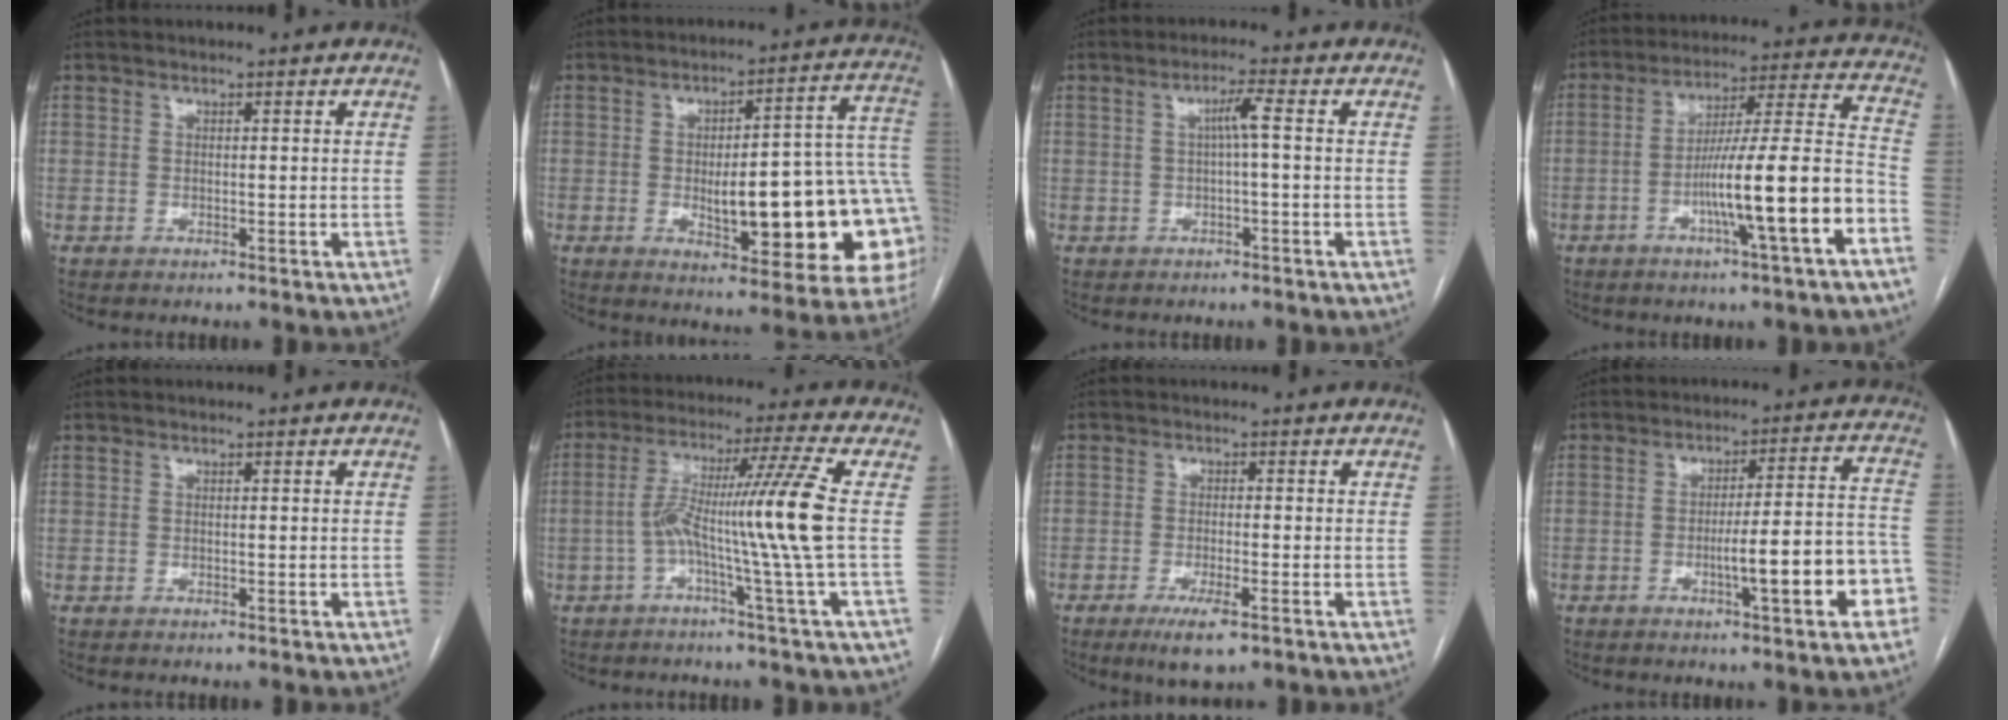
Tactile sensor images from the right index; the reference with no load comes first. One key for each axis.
{"total": 22.1, "fx": -3.2, "fy": 5.6, "fz": 21.1, "tx": -0.189, "ty": 0.030, "tz": -0.021}
{"total": 2.9, "fx": 0.1, "fy": -0.2, "fz": 2.9, "tx": -0.051, "ty": 0.008, "tz": 0.003}
{"total": 14.9, "fx": -6.0, "fy": -0.8, "fz": 13.6, "tx": -0.223, "ty": 0.012, "tz": -0.098}
{"total": 0.0}
{"total": 11.1, "fx": -1.6, "fy": -3.2, "fz": 10.5, "tx": -0.190, "ty": 0.019, "tz": -0.028}
{"total": 5.2, "fx": -2.9, "fy": 0.9, "fz": 4.2, "tx": -0.074, "ty": -0.011, "tz": -0.043}
{"total": 12.2, "fx": -4.4, "fy": 1.4, "fz": 11.3, "tx": -0.145, "ty": 0.025, "tz": -0.053}